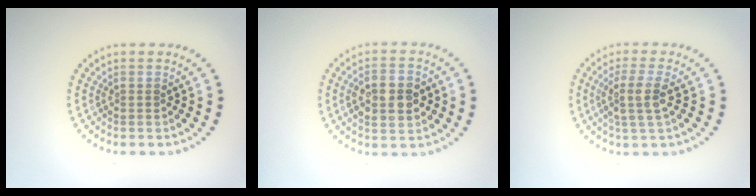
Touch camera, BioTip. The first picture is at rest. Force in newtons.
{"total": 4.3, "press": 4.2, "slide": 0.5}
{"total": 3.1, "press": 2.4, "slide": 1.9}